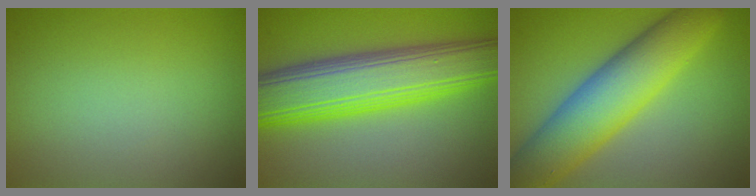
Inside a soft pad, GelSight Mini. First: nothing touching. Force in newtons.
{"total": 10.5, "press": 10.5, "slide": 0.2}
{"total": 9.2, "press": 9.2, "slide": 0.3}